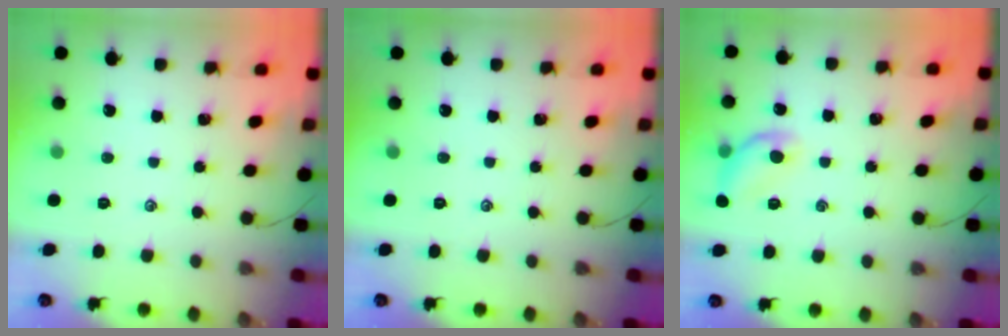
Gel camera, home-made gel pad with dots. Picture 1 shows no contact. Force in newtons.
{"total": 0.0}
{"total": 10.1, "press": 10.1, "slide": 0.4}